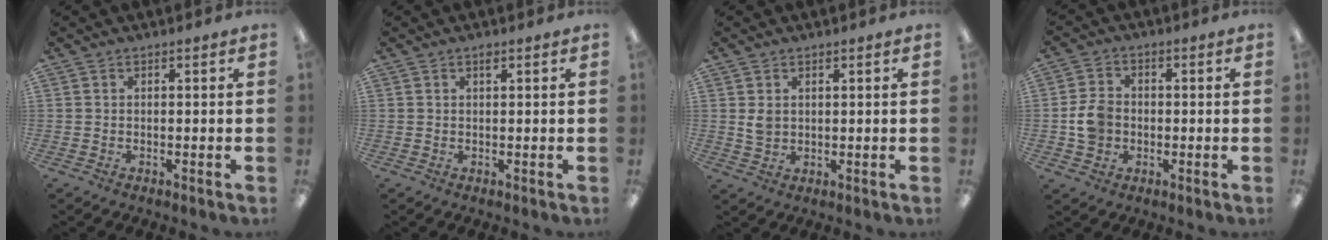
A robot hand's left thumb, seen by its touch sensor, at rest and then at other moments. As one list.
[{"total": 1.0, "force": [0.6, 0.3, 0.7], "torque": [-0.009, -0.002, 0.010]}, {"total": 3.1, "force": [1.2, 2.4, 1.6], "torque": [-0.026, 0.000, 0.020]}, {"total": 6.3, "force": [-0.9, 5.3, 3.3], "torque": [-0.066, 0.008, -0.017]}]